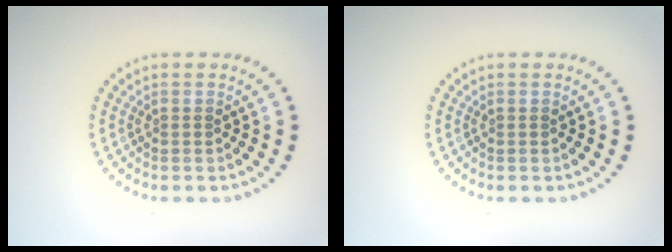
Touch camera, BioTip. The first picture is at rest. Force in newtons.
{"total": 0.0}